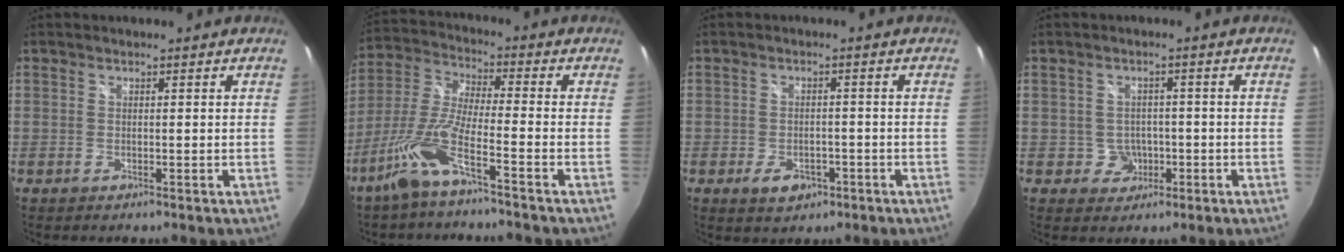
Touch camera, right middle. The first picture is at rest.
{"total": 9.9, "force": [-6.0, 0.9, 7.9], "torque": [-0.175, -0.004, -0.117]}
{"total": 4.5, "force": [-2.2, 2.9, 2.6], "torque": [-0.056, -0.001, -0.029]}
{"total": 3.8, "force": [-1.0, 3.7, 0.5], "torque": [-0.016, 0.008, -0.007]}